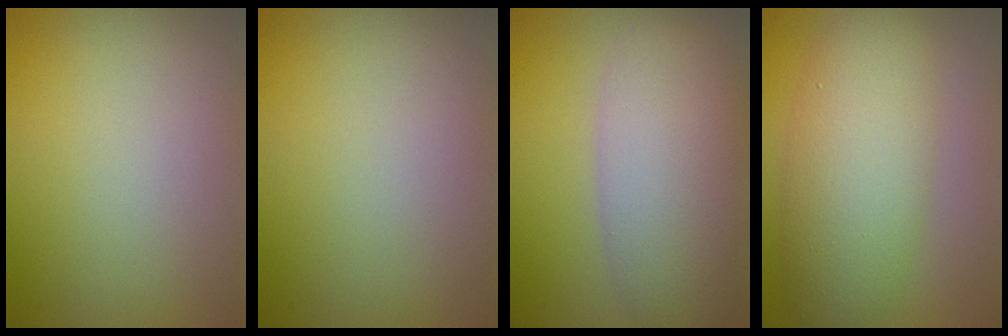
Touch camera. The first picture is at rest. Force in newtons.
{"total": 0.0}
{"total": 7.7, "press": 7.7, "slide": 0.3}
{"total": 6.6, "press": 6.6, "slide": 0.2}